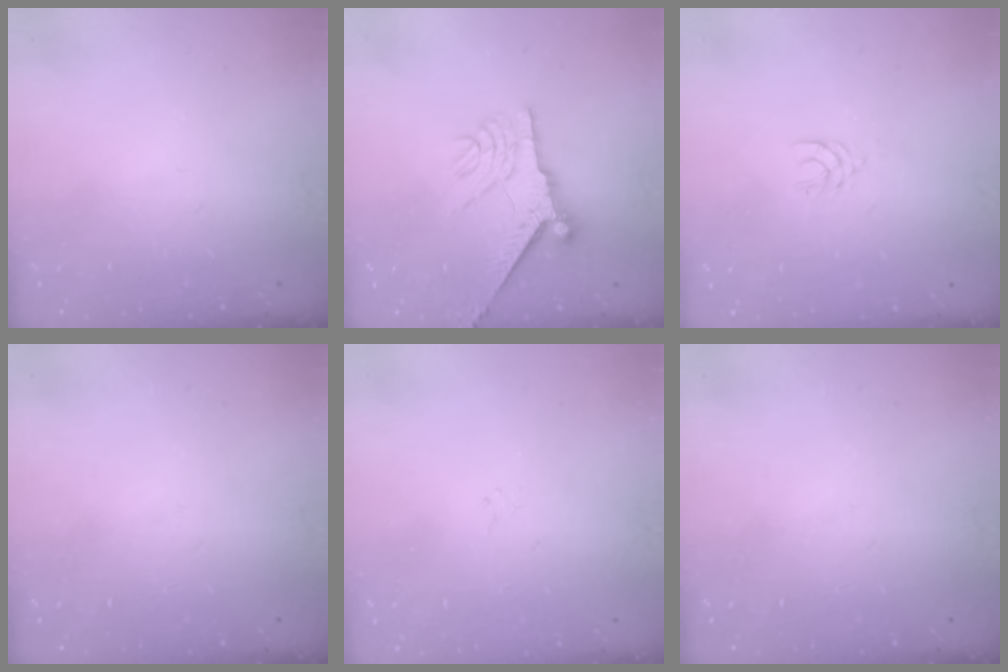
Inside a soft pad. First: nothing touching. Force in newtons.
{"total": 9.5, "press": 9.5, "slide": 0.6}
{"total": 2.9, "press": 2.9, "slide": 0.4}
{"total": 0.0}
{"total": 0.9, "press": 0.8, "slide": 0.4}
{"total": 0.0}